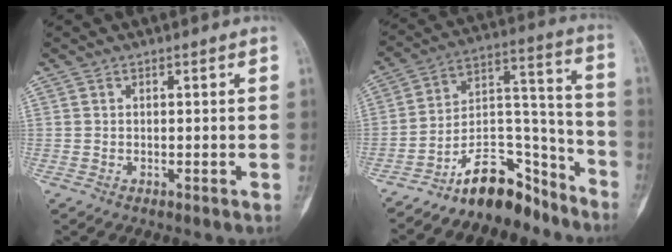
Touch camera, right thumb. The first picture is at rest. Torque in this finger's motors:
{"motor_torque": [2.18, 0.52, 0.92, -1.40, 0.07]}